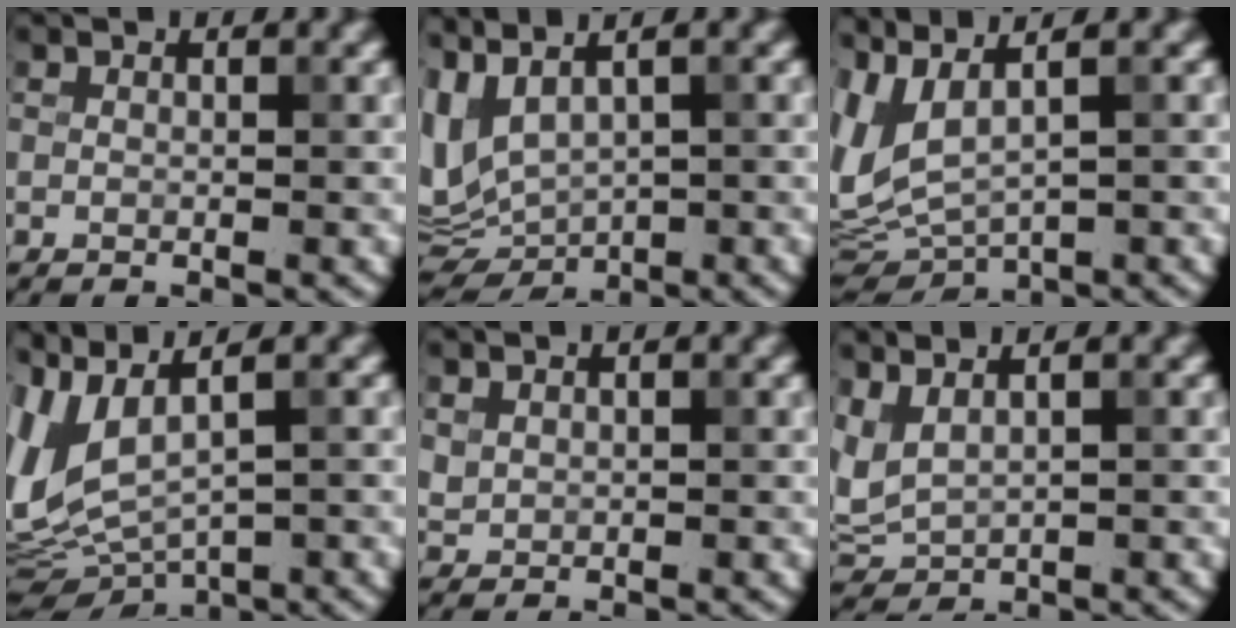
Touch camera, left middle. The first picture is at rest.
{"total": 6.4, "force": [1.8, 3.1, 5.3], "torque": [-0.109, -0.008, 0.051]}
{"total": 6.4, "force": [1.9, 2.8, 5.5], "torque": [-0.127, -0.006, 0.053]}
{"total": 7.8, "force": [1.9, 3.2, 6.8], "torque": [-0.162, -0.003, 0.051]}
{"total": 0.8, "force": [0.5, 0.6, 0.2], "torque": [-0.004, -0.003, 0.015]}
{"total": 3.0, "force": [1.2, 1.5, 2.3], "torque": [-0.063, 0.006, 0.032]}